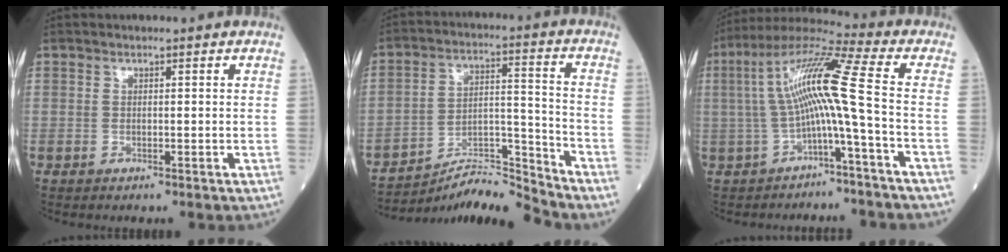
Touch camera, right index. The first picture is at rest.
{"total": 10.5, "force": [-10.3, -1.3, 1.1], "torque": [-0.015, 0.043, -0.184]}
{"total": 11.2, "force": [-1.1, -1.0, 11.1], "torque": [-0.211, 0.040, -0.024]}